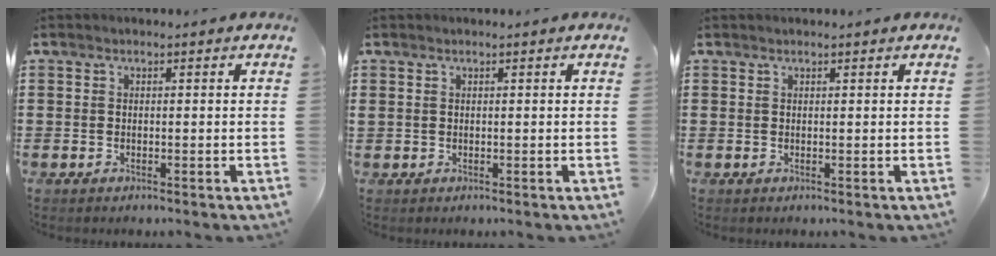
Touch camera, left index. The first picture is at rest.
{"total": 0.0}
{"total": 0.0}